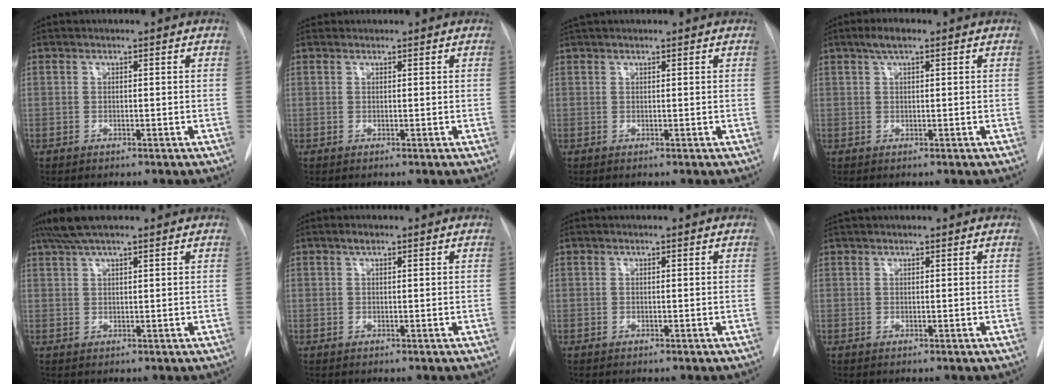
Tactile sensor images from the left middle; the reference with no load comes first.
{"total": 0.9, "force": [0.8, 0.4, -0.1], "torque": [0.001, 0.016, 0.014]}
{"total": 3.0, "force": [2.7, 0.5, 1.4], "torque": [-0.019, 0.033, 0.044]}
{"total": 2.8, "force": [1.7, 0.6, 2.1], "torque": [-0.042, 0.012, 0.029]}
{"total": 6.0, "force": [4.7, 0.8, 3.6], "torque": [-0.065, 0.032, 0.083]}
{"total": 0.7, "force": [0.5, 0.2, 0.5], "torque": [-0.009, 0.004, 0.008]}
{"total": 0.0}
{"total": 2.3, "force": [2.1, 0.3, 0.9], "torque": [-0.011, 0.031, 0.036]}